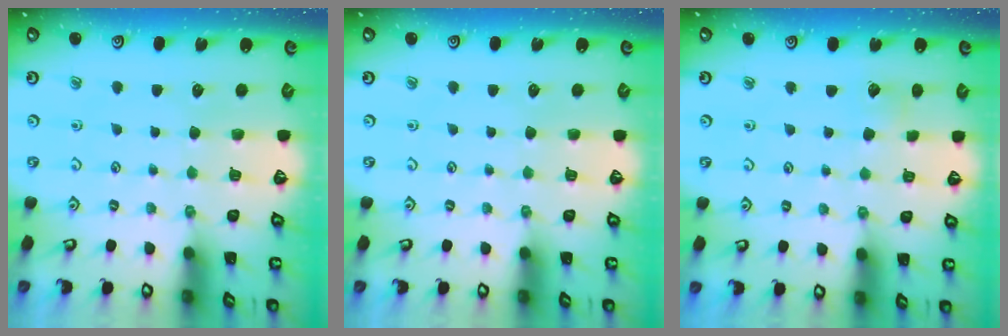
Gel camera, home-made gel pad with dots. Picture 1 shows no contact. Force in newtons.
{"total": 0.0}
{"total": 2.7, "press": 2.7, "slide": 0.4}